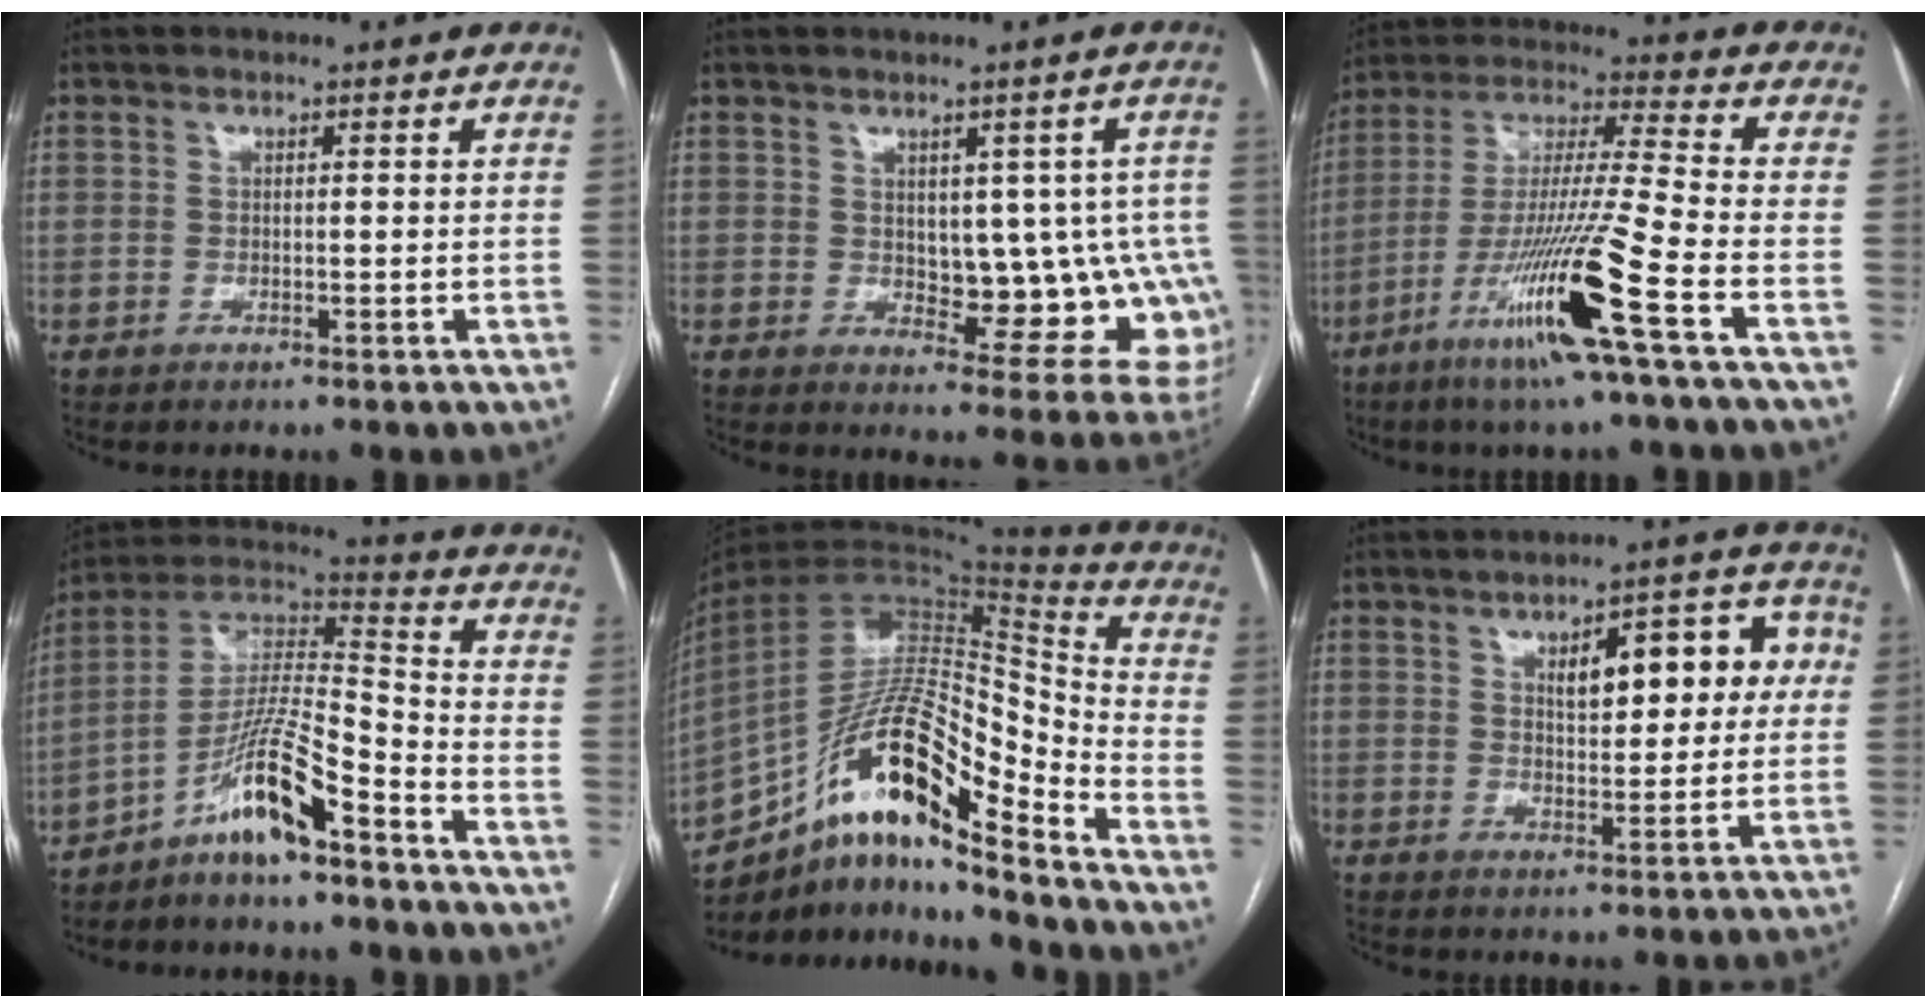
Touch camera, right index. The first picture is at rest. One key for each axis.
{"total": 12.1, "fx": 0.4, "fy": 5.8, "fz": 10.6, "tx": -0.106, "ty": 0.007, "tz": 0.019}
{"total": 16.9, "fx": -8.0, "fy": -1.5, "fz": 14.9, "tx": -0.303, "ty": -0.030, "tz": -0.152}
{"total": 11.8, "fx": -7.7, "fy": 1.3, "fz": 8.8, "tx": -0.177, "ty": 0.014, "tz": -0.146}
{"total": 20.1, "fx": -12.5, "fy": 4.1, "fz": 15.1, "tx": -0.277, "ty": 0.021, "tz": -0.215}
{"total": 10.6, "fx": 2.8, "fy": 4.3, "fz": 9.3, "tx": -0.114, "ty": 0.032, "tz": 0.039}